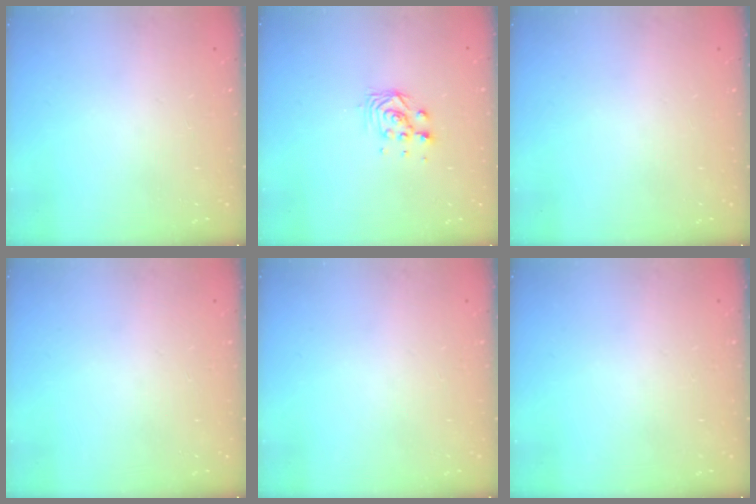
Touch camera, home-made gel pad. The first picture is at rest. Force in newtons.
{"total": 4.2, "press": 4.2, "slide": 0.3}
{"total": 0.0}
{"total": 0.0}
{"total": 0.0}
{"total": 0.0}